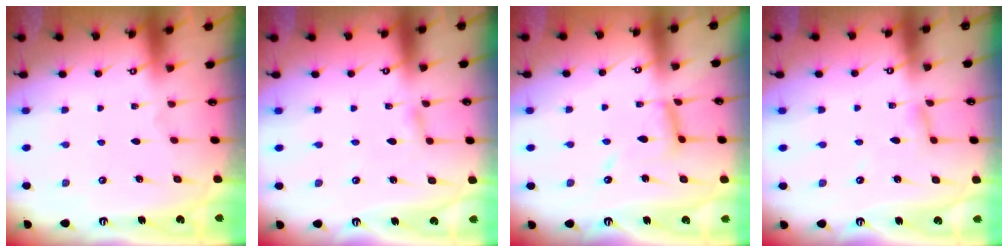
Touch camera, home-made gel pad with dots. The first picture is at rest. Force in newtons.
{"total": 2.3, "press": 2.2, "slide": 0.2}
{"total": 11.1, "press": 11.0, "slide": 1.0}
{"total": 2.5, "press": 2.5, "slide": 0.2}